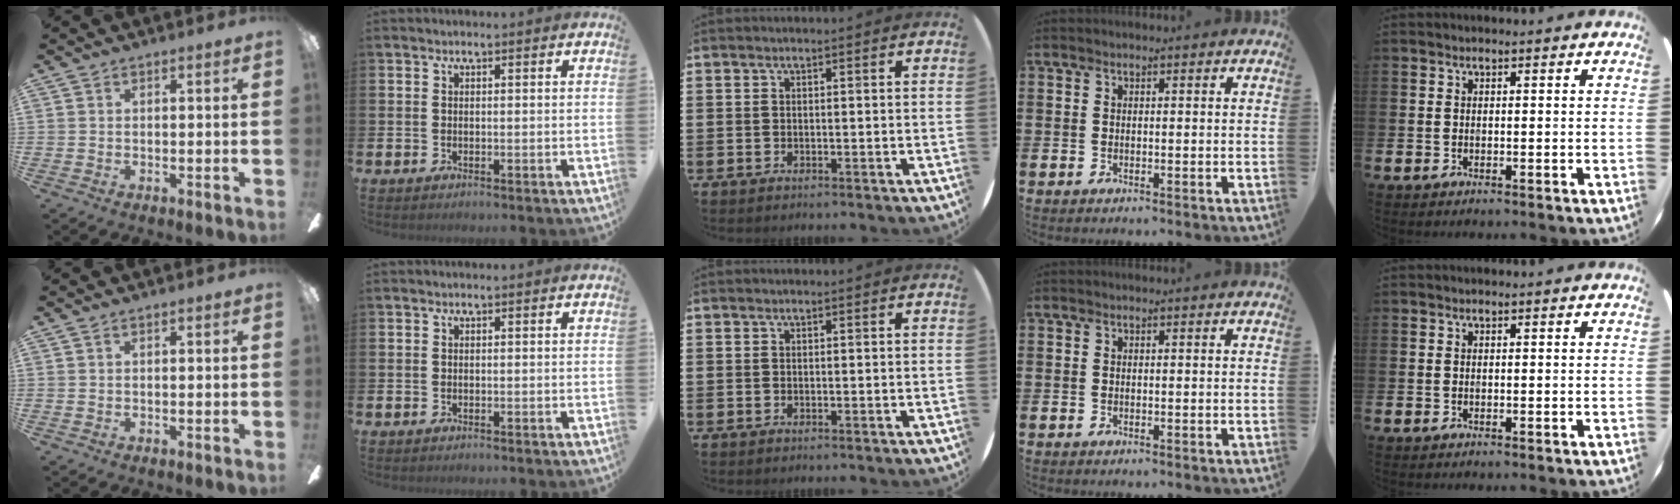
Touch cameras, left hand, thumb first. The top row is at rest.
{}